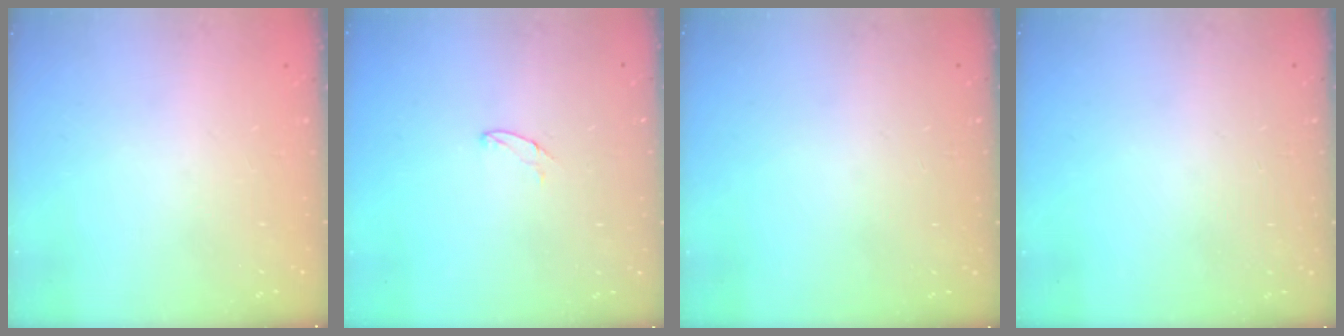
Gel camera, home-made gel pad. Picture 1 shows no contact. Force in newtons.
{"total": 4.2, "press": 4.2, "slide": 0.3}
{"total": 0.0}
{"total": 0.0}